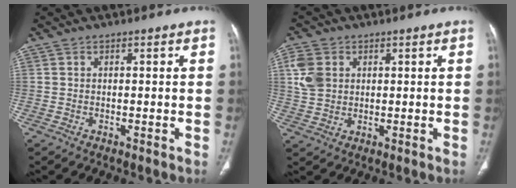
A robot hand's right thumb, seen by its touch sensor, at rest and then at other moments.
{"total": 6.6, "force": [1.7, 5.2, 3.7], "torque": [-0.068, -0.002, 0.035]}